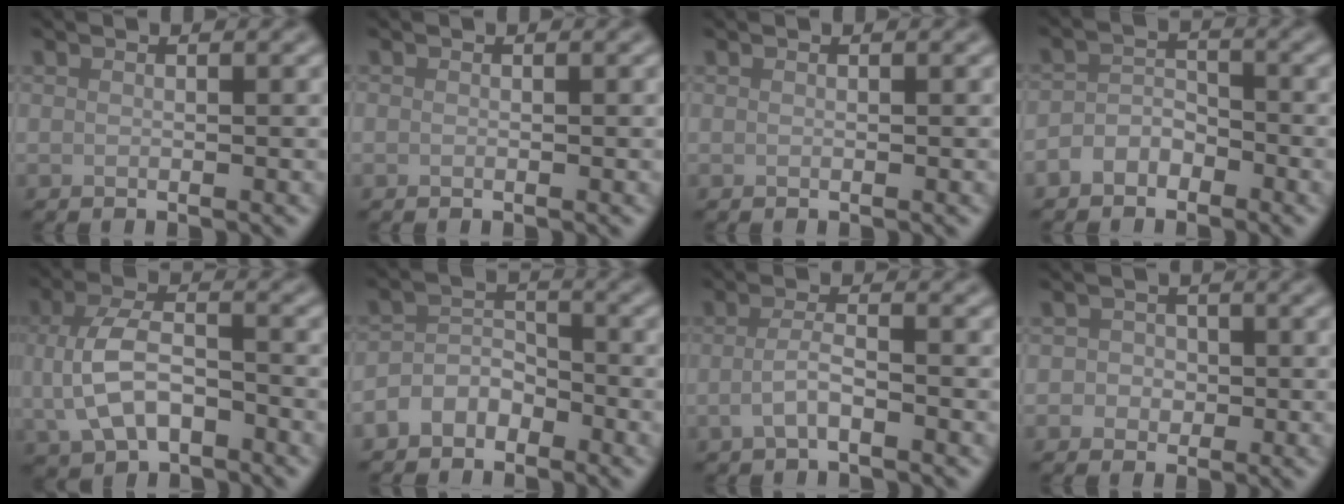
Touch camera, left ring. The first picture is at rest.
{"total": 0.0}
{"total": 0.0}
{"total": 2.2, "force": [-1.5, 1.4, 0.7], "torque": [-0.013, 0.009, -0.030]}
{"total": 6.5, "force": [-1.1, 4.0, 5.0], "torque": [-0.112, -0.004, -0.022]}
{"total": 2.8, "force": [-1.9, 1.8, 1.0], "torque": [-0.017, 0.009, -0.041]}
{"total": 2.2, "force": [-0.8, 0.8, 1.8], "torque": [-0.039, 0.001, -0.022]}
{"total": 2.3, "force": [0.0, 2.1, 0.8], "torque": [0.009, 0.003, -0.017]}